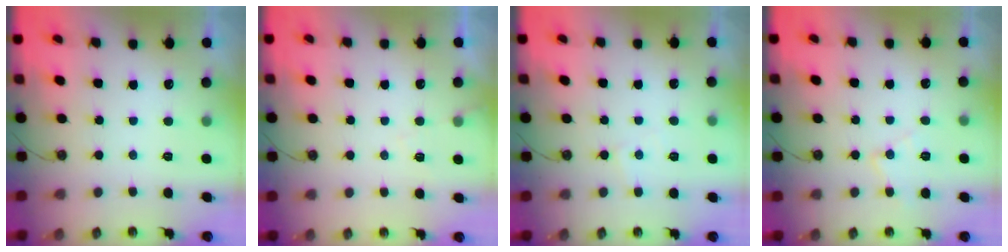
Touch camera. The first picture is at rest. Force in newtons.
{"total": 4.0, "press": 4.0, "slide": 0.6}
{"total": 4.3, "press": 4.3, "slide": 0.5}
{"total": 7.8, "press": 7.7, "slide": 0.4}